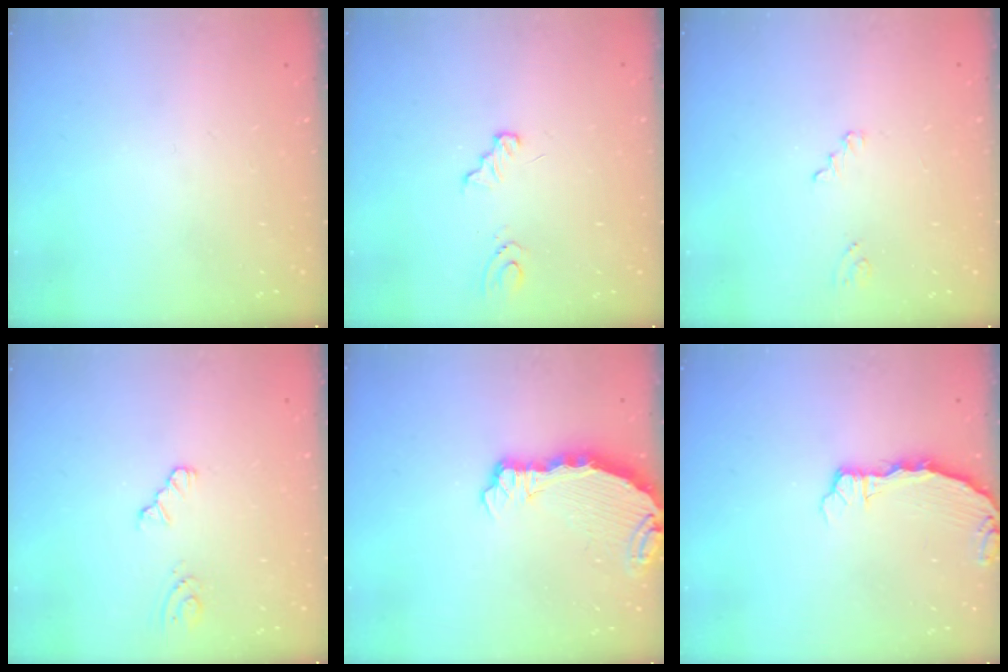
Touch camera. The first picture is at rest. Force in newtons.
{"total": 3.3, "press": 3.3, "slide": 0.2}
{"total": 0.8, "press": 0.8, "slide": 0.0}
{"total": 3.5, "press": 3.4, "slide": 0.5}
{"total": 5.4, "press": 5.3, "slide": 0.6}
{"total": 2.6, "press": 2.5, "slide": 0.3}